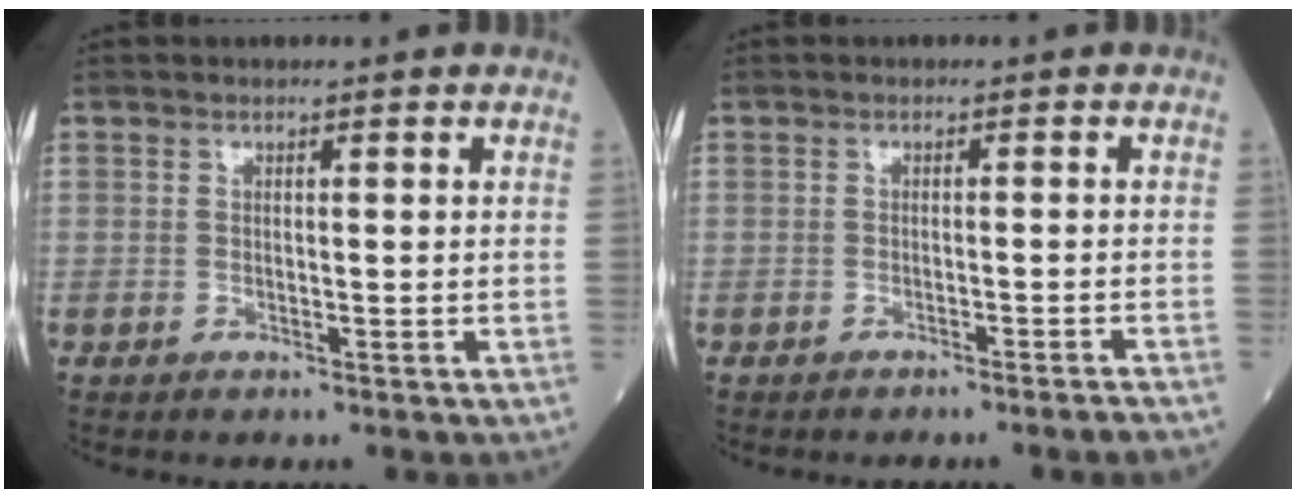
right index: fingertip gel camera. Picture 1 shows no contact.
{"total": 3.0, "force": [-2.6, -0.7, 1.4], "torque": [-0.018, 0.004, -0.030]}